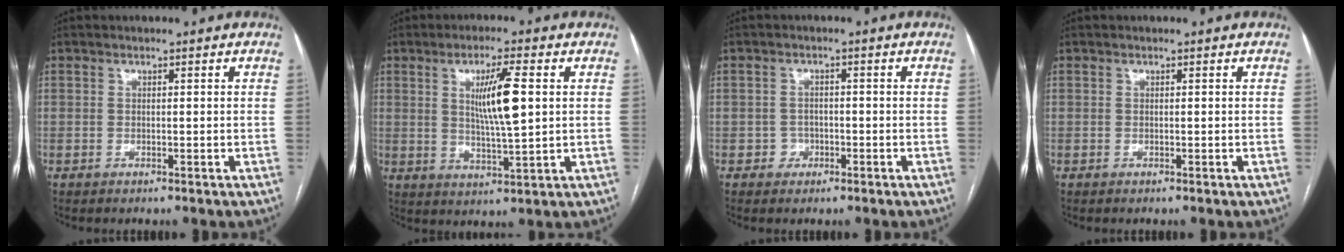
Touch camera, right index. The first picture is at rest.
{"total": 8.2, "force": [1.8, 0.5, 8.0], "torque": [-0.141, -0.006, 0.032]}
{"total": 2.2, "force": [-0.9, 1.9, 0.3], "torque": [0.004, 0.010, -0.017]}
{"total": 0.0}